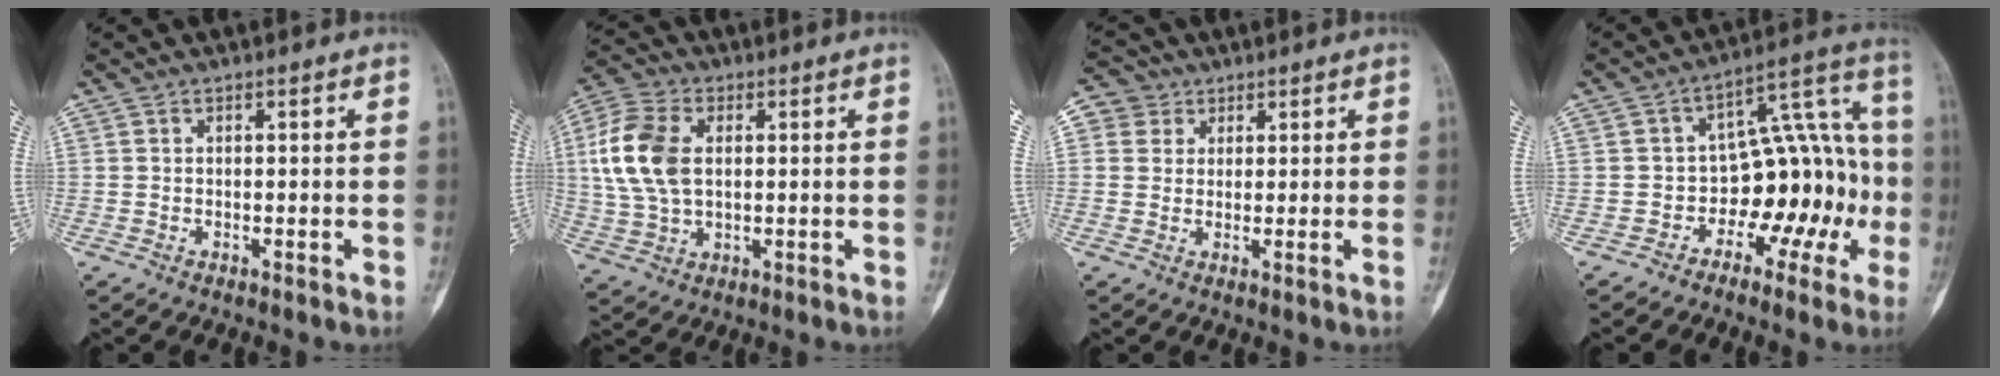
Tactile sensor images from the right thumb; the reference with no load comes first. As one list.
[{"total": 12.6, "force": [1.9, 8.0, 9.6], "torque": [-0.202, 0.010, 0.035]}, {"total": 4.2, "force": [1.7, 3.8, 0.3], "torque": [0.015, 0.000, 0.024]}, {"total": 14.6, "force": [-3.9, 9.5, 10.3], "torque": [-0.063, 0.079, -0.055]}]